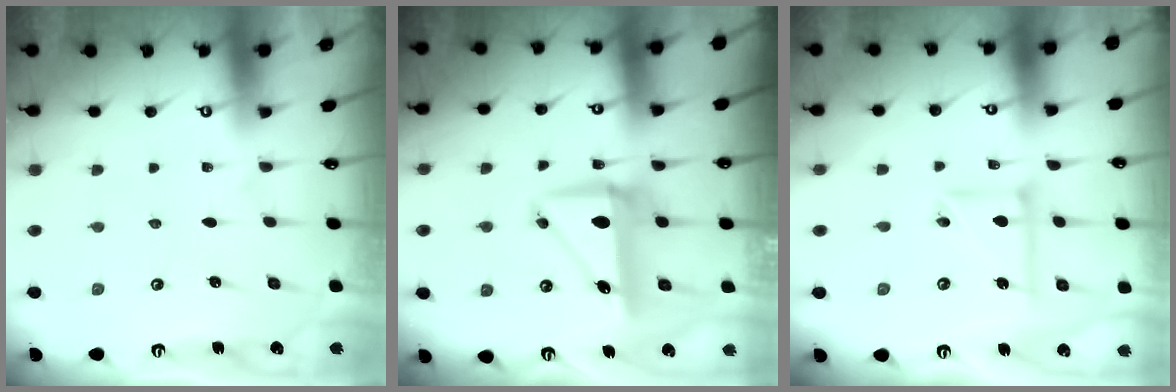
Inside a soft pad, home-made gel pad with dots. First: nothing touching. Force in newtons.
{"total": 7.9, "press": 7.7, "slide": 1.9}
{"total": 7.8, "press": 7.8, "slide": 0.5}